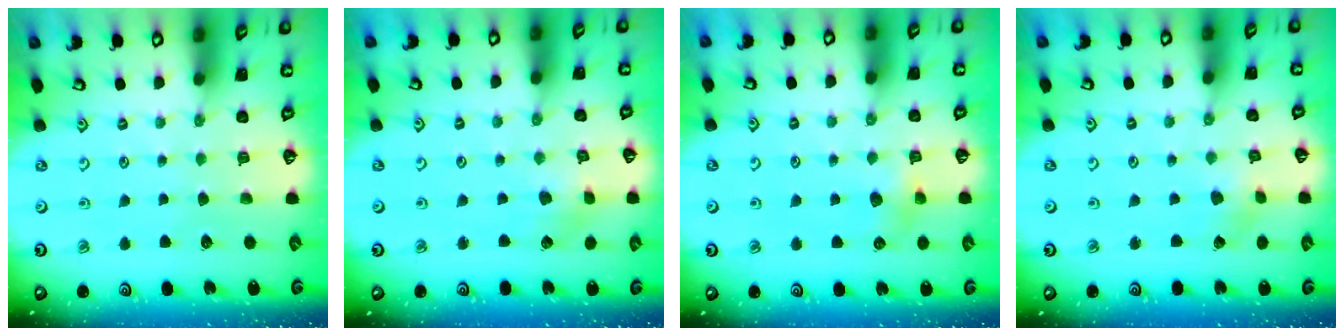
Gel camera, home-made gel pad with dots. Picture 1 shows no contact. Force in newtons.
{"total": 2.8, "press": 2.8, "slide": 0.1}
{"total": 4.5, "press": 4.5, "slide": 0.6}
{"total": 2.3, "press": 2.3, "slide": 0.3}